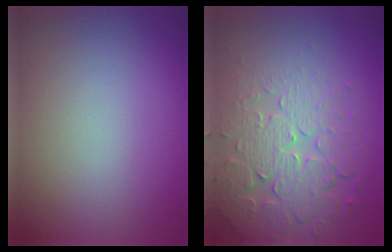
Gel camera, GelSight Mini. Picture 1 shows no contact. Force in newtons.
{"total": 6.2, "press": 4.9, "slide": 3.9}